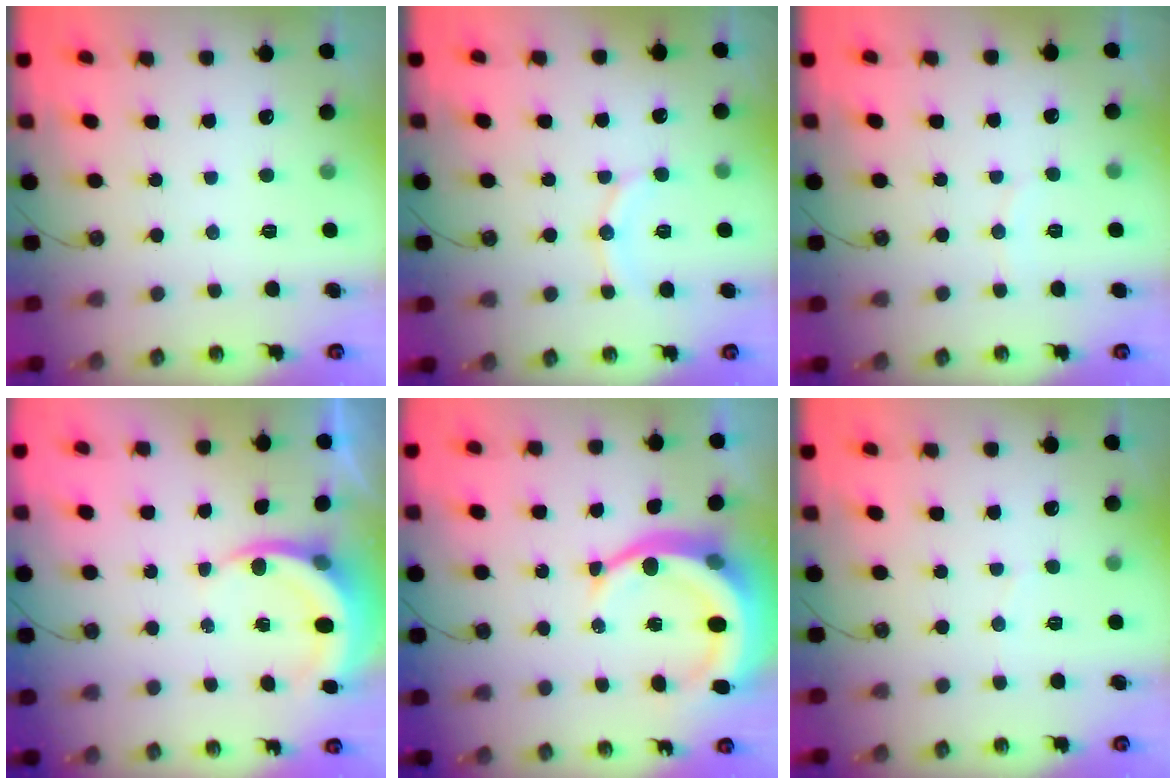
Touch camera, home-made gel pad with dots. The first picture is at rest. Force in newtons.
{"total": 9.6, "press": 9.2, "slide": 2.8}
{"total": 2.3, "press": 2.3, "slide": 0.3}
{"total": 4.7, "press": 4.6, "slide": 0.3}
{"total": 12.7, "press": 12.6, "slide": 1.6}
{"total": 2.2, "press": 2.2, "slide": 0.2}